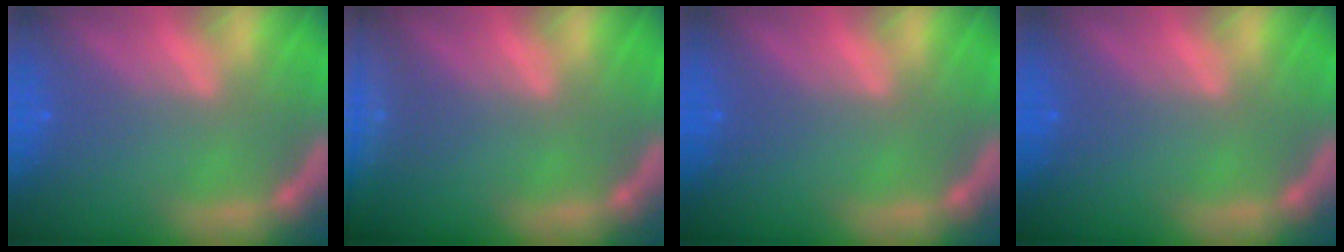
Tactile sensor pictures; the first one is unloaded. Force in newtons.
{"total": 8.0}
{"total": 0.0}
{"total": 0.0}